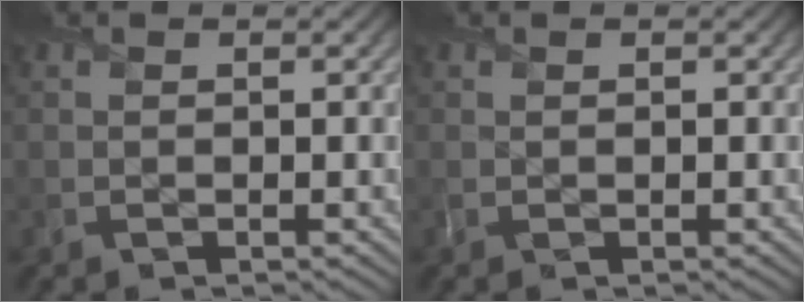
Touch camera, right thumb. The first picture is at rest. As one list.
[{"total": 0.0}]